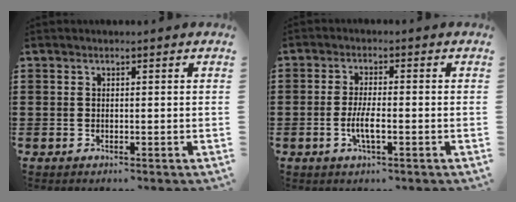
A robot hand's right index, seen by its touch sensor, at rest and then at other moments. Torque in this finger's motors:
{"motor_torque": [1.51, 0.63, 0.46, 0.13]}